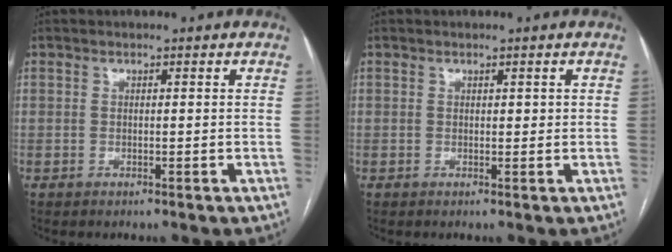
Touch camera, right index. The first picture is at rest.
{"total": 0.9, "force": [0.3, 0.5, 0.6], "torque": [-0.008, 0.001, 0.005]}